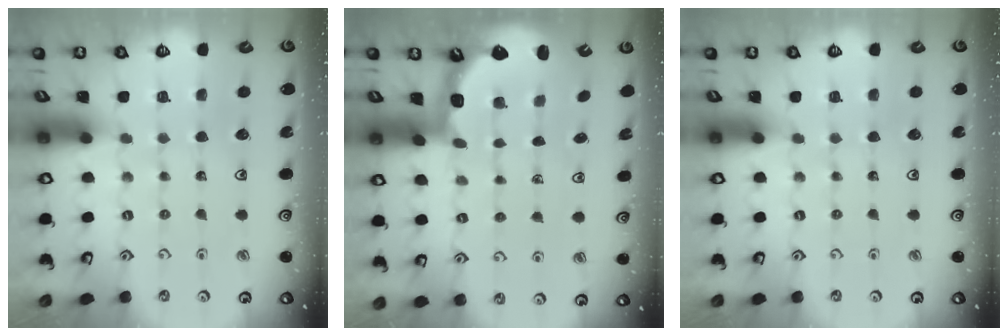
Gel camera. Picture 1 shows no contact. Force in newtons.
{"total": 2.6, "press": 2.2, "slide": 1.4}
{"total": 0.0}